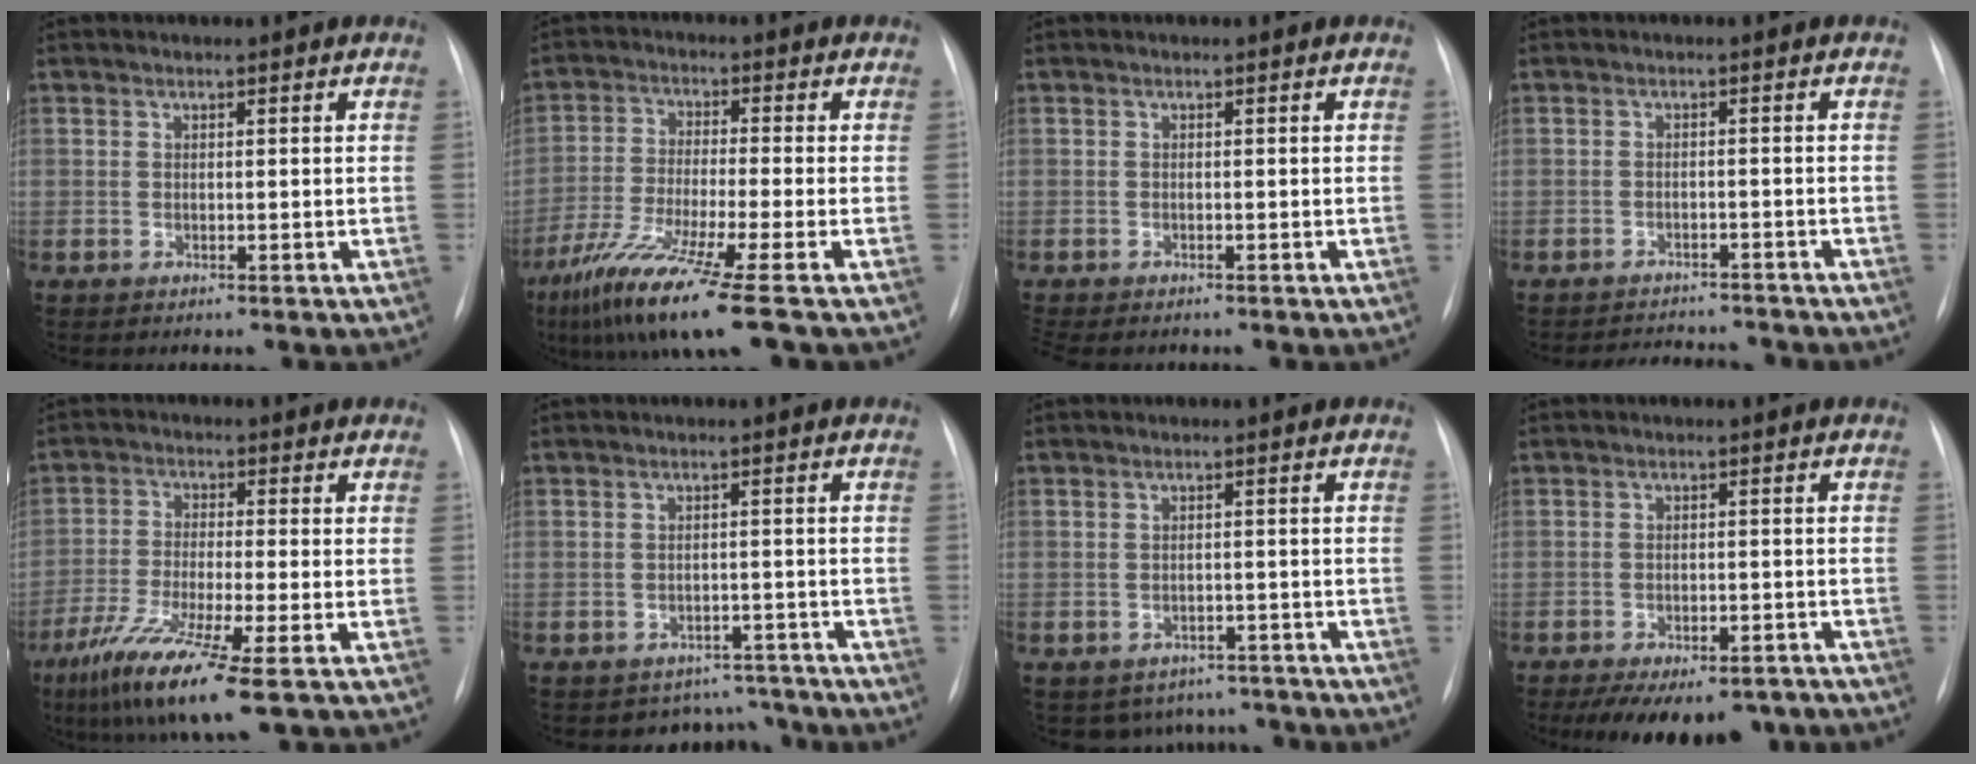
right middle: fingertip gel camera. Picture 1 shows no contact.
{"total": 12.4, "force": [-7.9, -1.3, 9.5], "torque": [-0.188, -0.044, -0.146]}
{"total": 4.1, "force": [-3.4, 1.4, 1.8], "torque": [-0.027, -0.007, -0.046]}
{"total": 6.6, "force": [-6.4, 1.4, 0.9], "torque": [-0.010, 0.004, -0.082]}
{"total": 11.2, "force": [-6.0, 0.2, 9.4], "torque": [-0.185, -0.036, -0.111]}
{"total": 5.4, "force": [-4.8, 2.4, -1.1], "torque": [0.025, 0.029, -0.056]}
{"total": 6.5, "force": [-5.6, 3.4, 0.1], "torque": [0.014, 0.019, -0.064]}
{"total": 13.6, "force": [-10.0, 6.4, 6.5], "torque": [-0.111, -0.001, -0.128]}